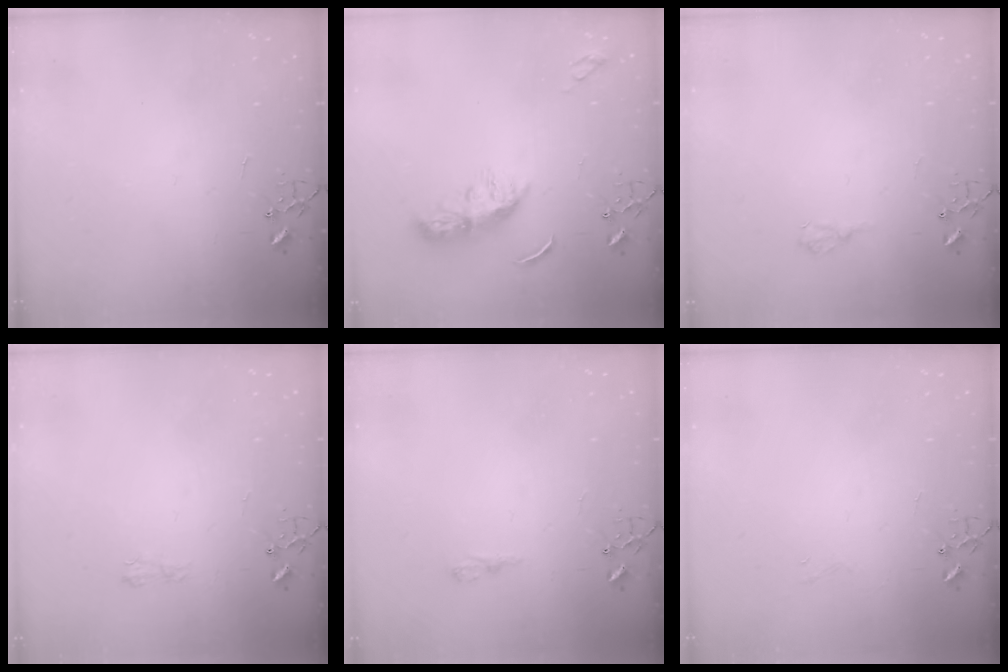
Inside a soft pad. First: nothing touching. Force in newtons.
{"total": 8.9, "press": 8.9, "slide": 0.6}
{"total": 6.8, "press": 6.8, "slide": 0.9}
{"total": 5.0, "press": 5.0, "slide": 0.6}
{"total": 6.0, "press": 6.0, "slide": 0.7}
{"total": 3.3, "press": 3.3, "slide": 0.3}